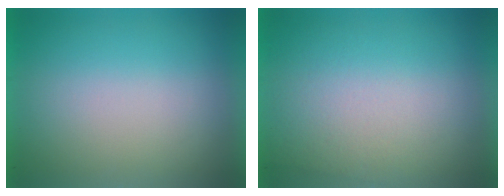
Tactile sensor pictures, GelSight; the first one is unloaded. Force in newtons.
{"total": 2.4}